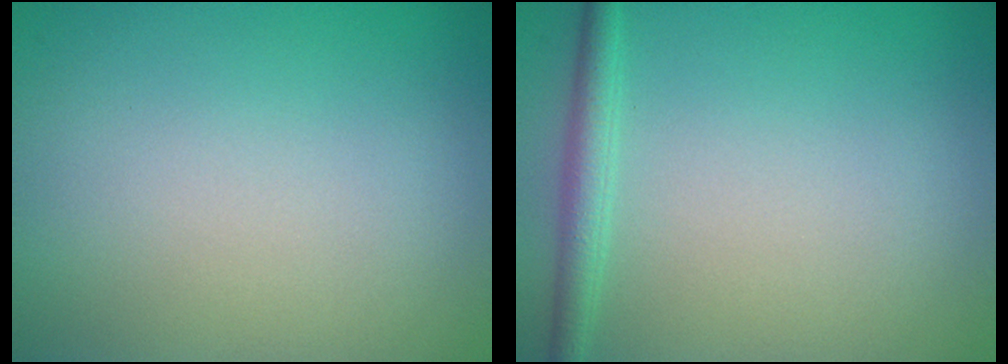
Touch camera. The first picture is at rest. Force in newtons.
{"total": 2.0, "press": 2.0, "slide": 0.1}